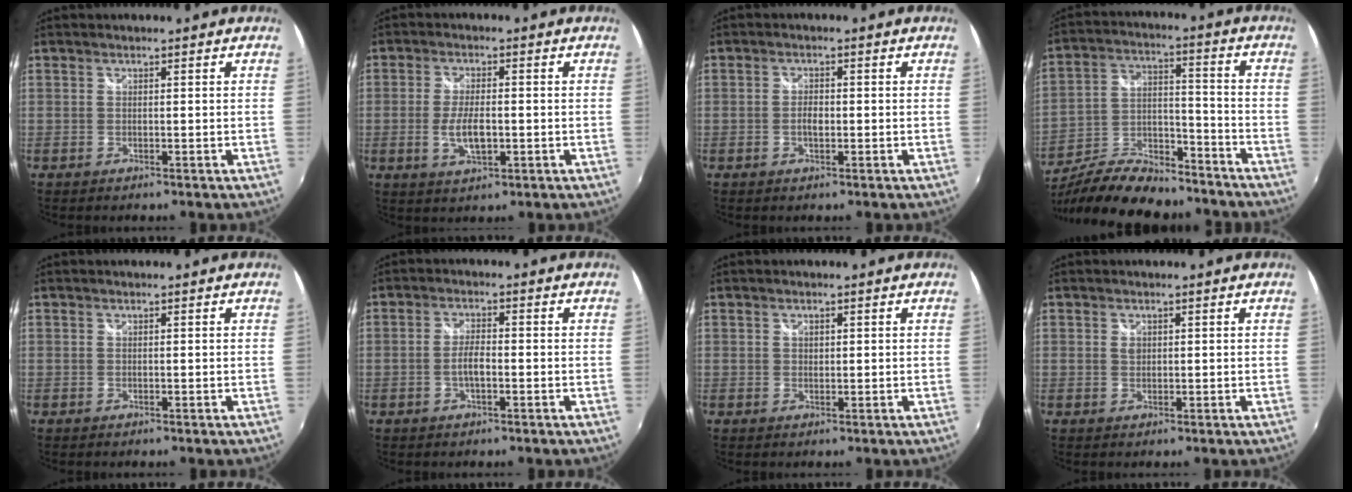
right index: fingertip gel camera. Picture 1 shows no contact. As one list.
[{"total": 5.9, "force": [-1.2, 2.3, 5.3], "torque": [-0.108, -0.006, -0.021]}, {"total": 2.2, "force": [-0.4, 1.1, 1.9], "torque": [-0.034, 0.002, -0.010]}, {"total": 21.3, "force": [-17.2, 7.3, 10.3], "torque": [-0.200, -0.002, -0.271]}, {"total": 0.0}, {"total": 3.4, "force": [-1.0, 1.0, 3.1], "torque": [-0.063, 0.003, -0.020]}, {"total": 1.0, "force": [0.4, 0.8, 0.4], "torque": [-0.005, 0.002, 0.006]}, {"total": 1.3, "force": [0.3, 1.0, 0.7], "torque": [-0.010, 0.002, 0.004]}]